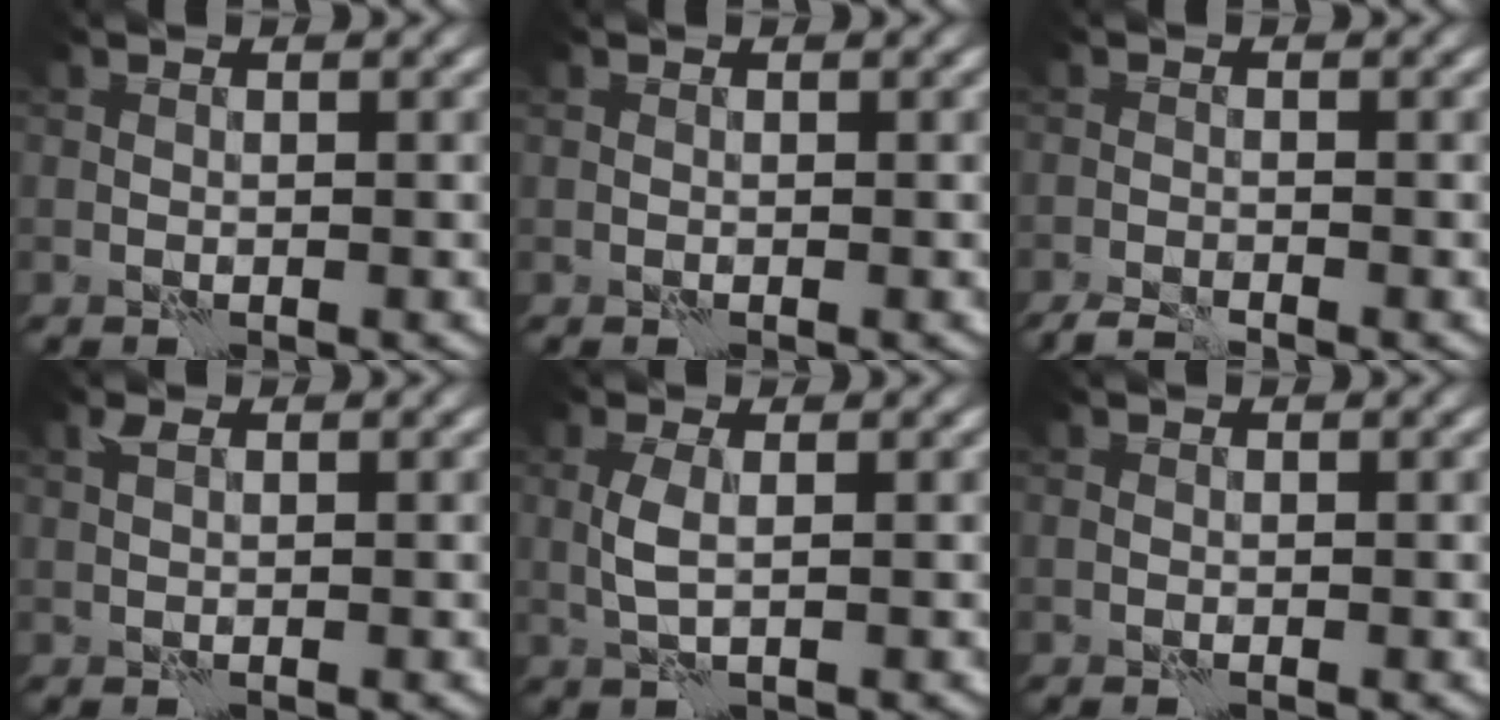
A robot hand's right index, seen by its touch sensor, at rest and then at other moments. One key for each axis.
{"total": 0.0}
{"total": 2.2, "fx": -2.1, "fy": 0.0, "fz": 0.7, "tx": -0.020, "ty": -0.006, "tz": -0.043}
{"total": 0.6, "fx": 0.5, "fy": 0.1, "fz": 0.3, "tx": -0.009, "ty": -0.001, "tz": 0.008}
{"total": 1.6, "fx": 0.3, "fy": 0.3, "fz": 1.5, "tx": -0.039, "ty": 0.001, "tz": 0.005}
{"total": 0.0}